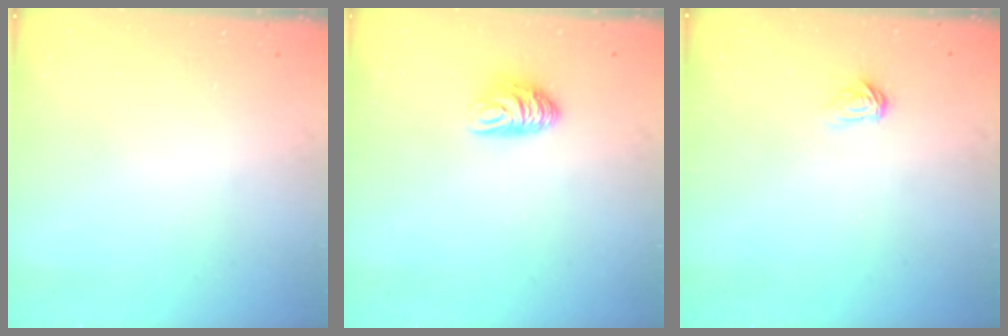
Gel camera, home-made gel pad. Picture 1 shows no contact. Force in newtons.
{"total": 6.8, "press": 6.8, "slide": 0.5}
{"total": 2.8, "press": 2.7, "slide": 0.3}